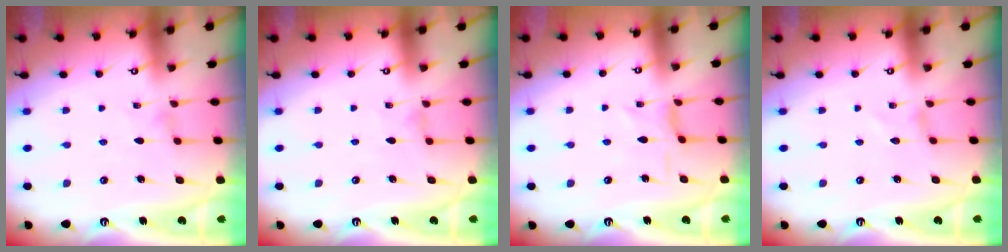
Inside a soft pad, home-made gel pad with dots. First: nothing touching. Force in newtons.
{"total": 0.0}
{"total": 2.1, "press": 2.1, "slide": 0.5}
{"total": 0.0}